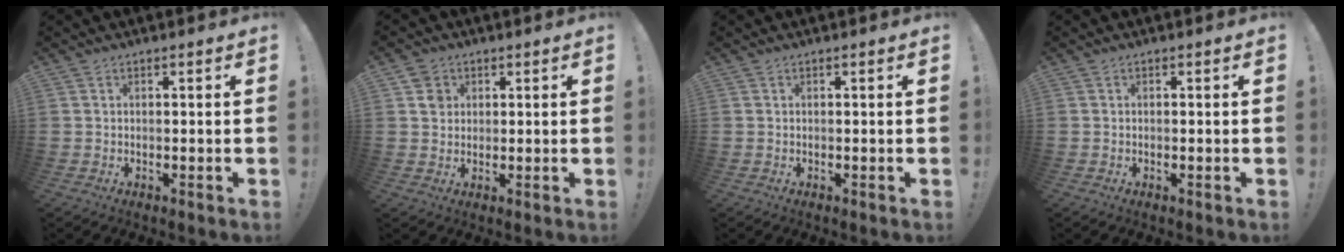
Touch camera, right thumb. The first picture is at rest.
{"total": 4.1, "force": [1.5, 3.7, 0.9], "torque": [0.003, -0.004, 0.025]}
{"total": 0.0}
{"total": 0.0}